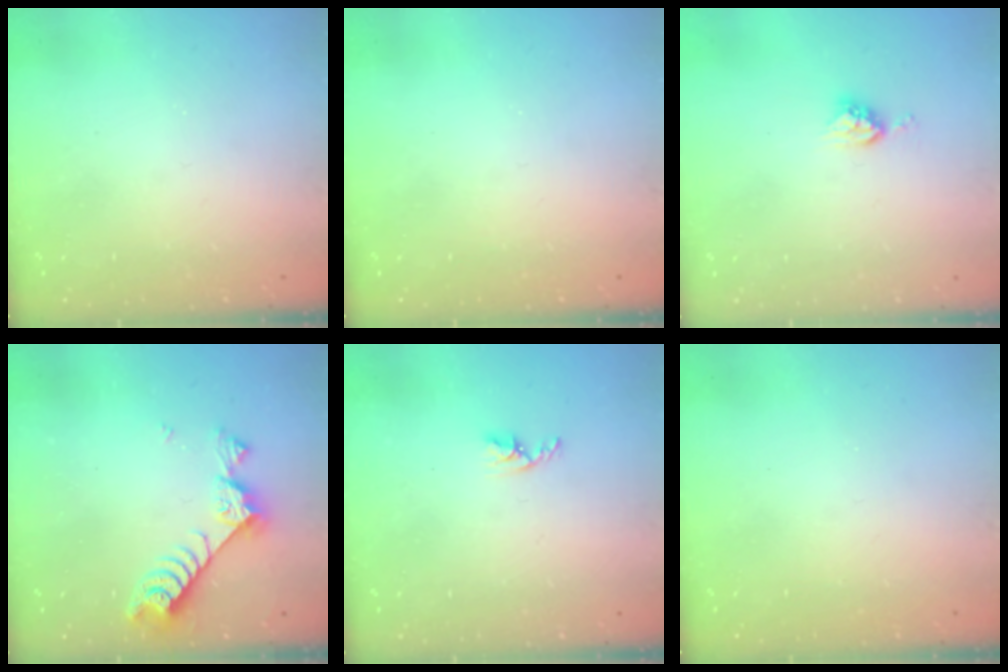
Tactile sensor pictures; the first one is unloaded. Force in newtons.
{"total": 0.0}
{"total": 5.4, "press": 5.4, "slide": 0.1}
{"total": 8.5, "press": 8.4, "slide": 1.4}
{"total": 3.3, "press": 3.2, "slide": 0.5}
{"total": 0.0}